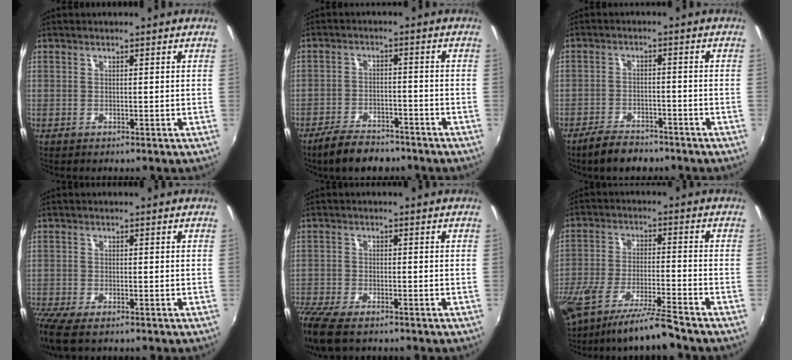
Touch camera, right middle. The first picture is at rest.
{"total": 8.0, "force": [-6.4, 2.9, 3.6], "torque": [-0.091, -0.002, -0.104]}
{"total": 5.9, "force": [-4.8, 2.1, 2.5], "torque": [-0.068, -0.001, -0.079]}
{"total": 5.9, "force": [-4.3, 1.2, 3.8], "torque": [-0.091, -0.032, -0.083]}
{"total": 9.9, "force": [-7.6, 2.9, 5.6], "torque": [-0.146, -0.045, -0.146]}
{"total": 13.1, "force": [-10.4, 0.6, 7.9], "torque": [-0.168, -0.029, -0.185]}